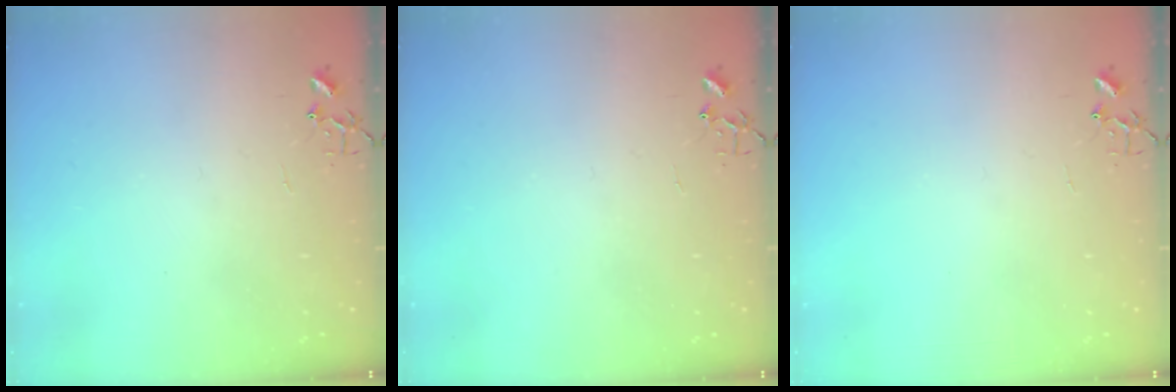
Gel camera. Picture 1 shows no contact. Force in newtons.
{"total": 0.0}
{"total": 0.0}